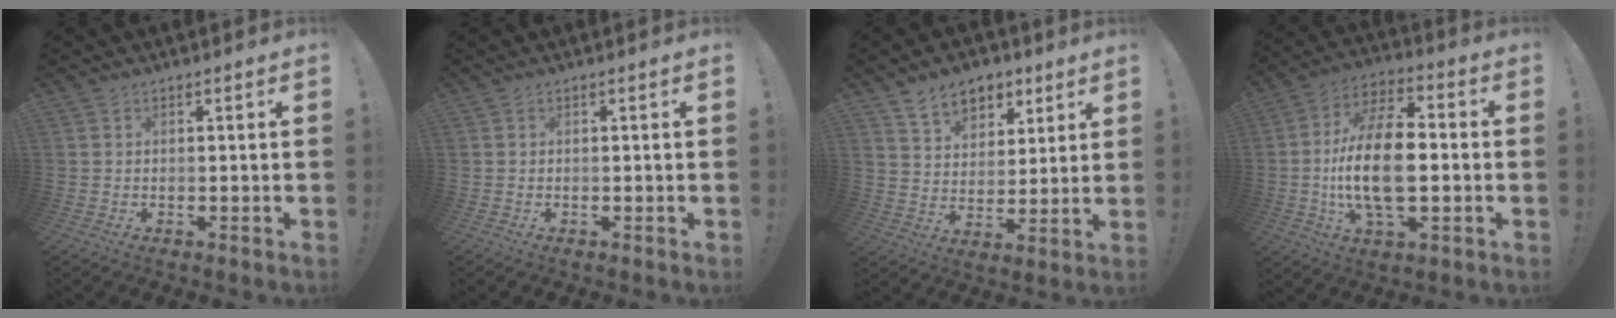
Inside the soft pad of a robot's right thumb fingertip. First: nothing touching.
{"total": 0.0}
{"total": 10.0, "force": [6.6, 6.8, 3.2], "torque": [-0.045, -0.043, 0.127]}
{"total": 18.7, "force": [-2.3, 9.4, 16.0], "torque": [-0.304, 0.004, -0.043]}